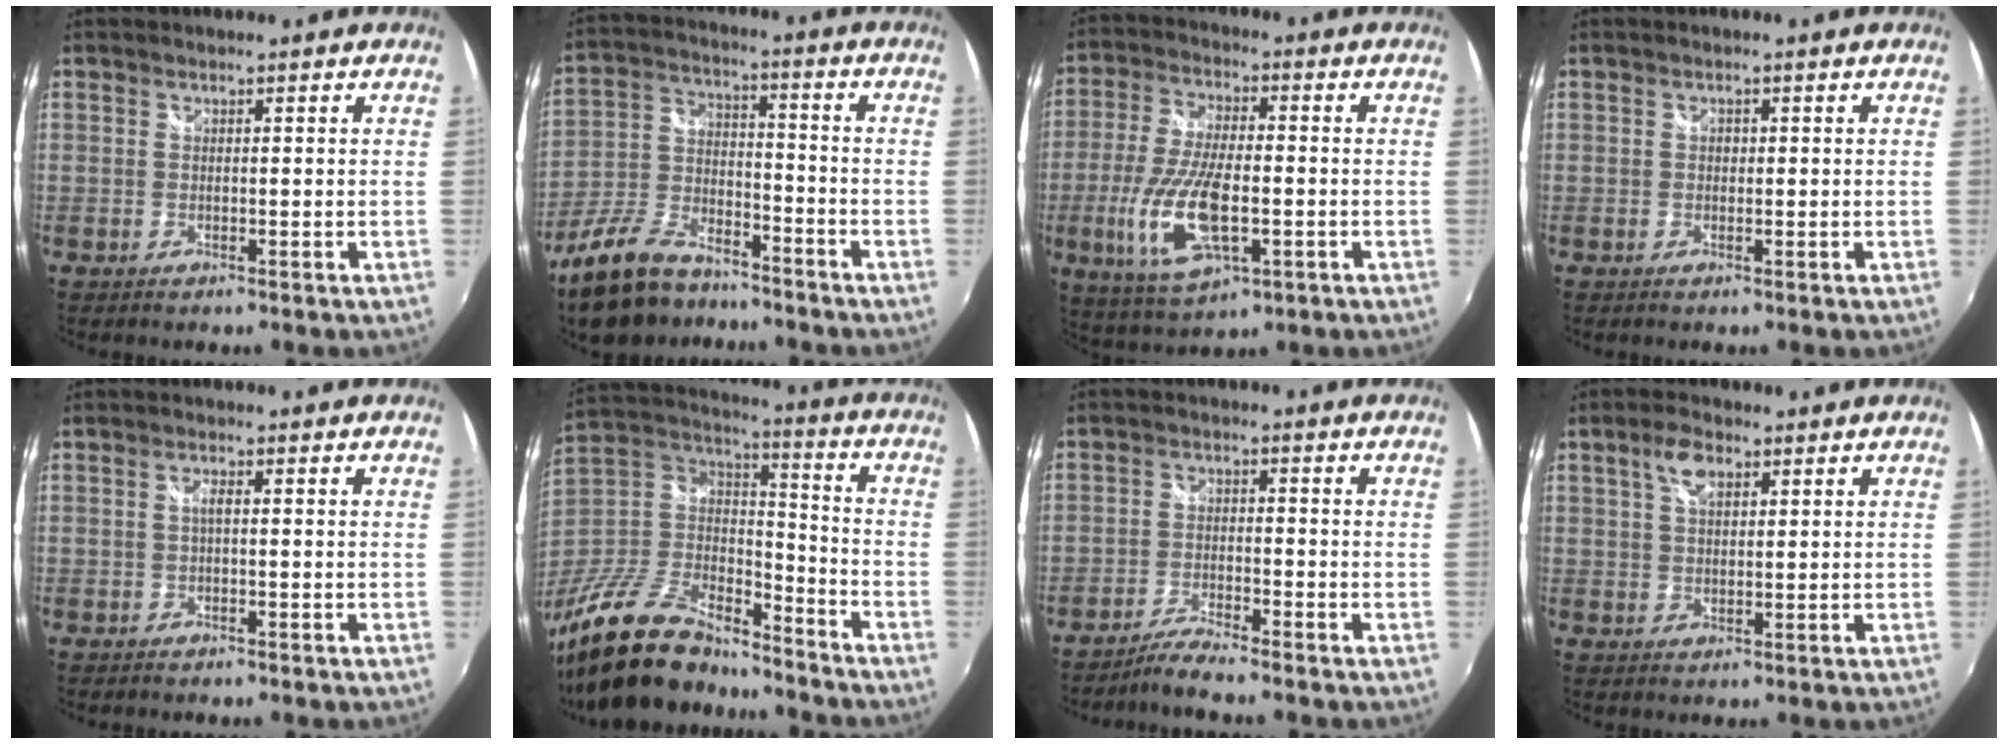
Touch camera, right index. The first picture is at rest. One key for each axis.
{"total": 16.0, "fx": -12.1, "fy": 6.8, "fz": 7.9, "tx": -0.183, "ty": -0.007, "tz": -0.223}
{"total": 14.3, "fx": -3.3, "fy": 5.4, "fz": 12.9, "tx": -0.270, "ty": -0.011, "tz": -0.059}
{"total": 0.7, "fx": 0.0, "fy": 0.7, "fz": 0.2, "tx": -0.002, "ty": 0.001, "tz": -0.003}
{"total": 0.9, "fx": 0.1, "fy": 0.0, "fz": 0.8, "tx": -0.015, "ty": 0.007, "tz": 0.000}
{"total": 26.3, "fx": -19.9, "fy": 11.2, "fz": 13.1, "tx": -0.288, "ty": 0.005, "tz": -0.338}
{"total": 4.2, "fx": -3.8, "fy": -0.2, "fz": 1.6, "tx": -0.052, "ty": -0.003, "tz": -0.078}
{"total": 4.6, "fx": 2.2, "fy": 2.3, "fz": 3.4, "tx": -0.060, "ty": 0.009, "tz": 0.040}